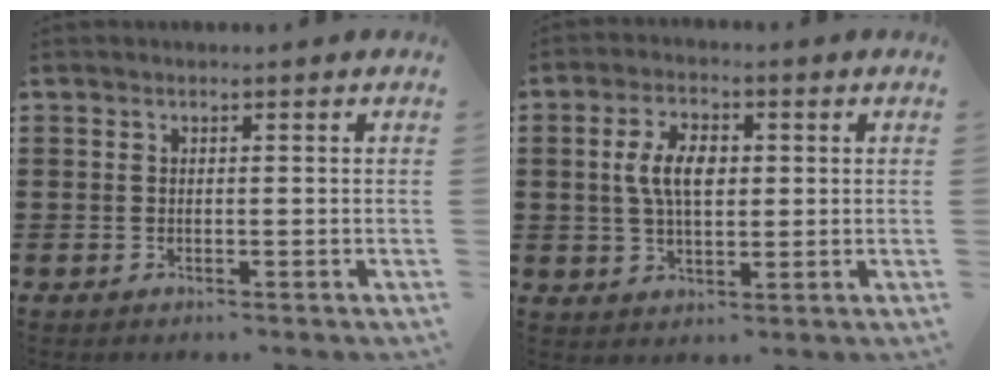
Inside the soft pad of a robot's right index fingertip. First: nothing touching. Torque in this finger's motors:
{"motor_torque": [0.83, -0.67, 0.77, 0.18]}